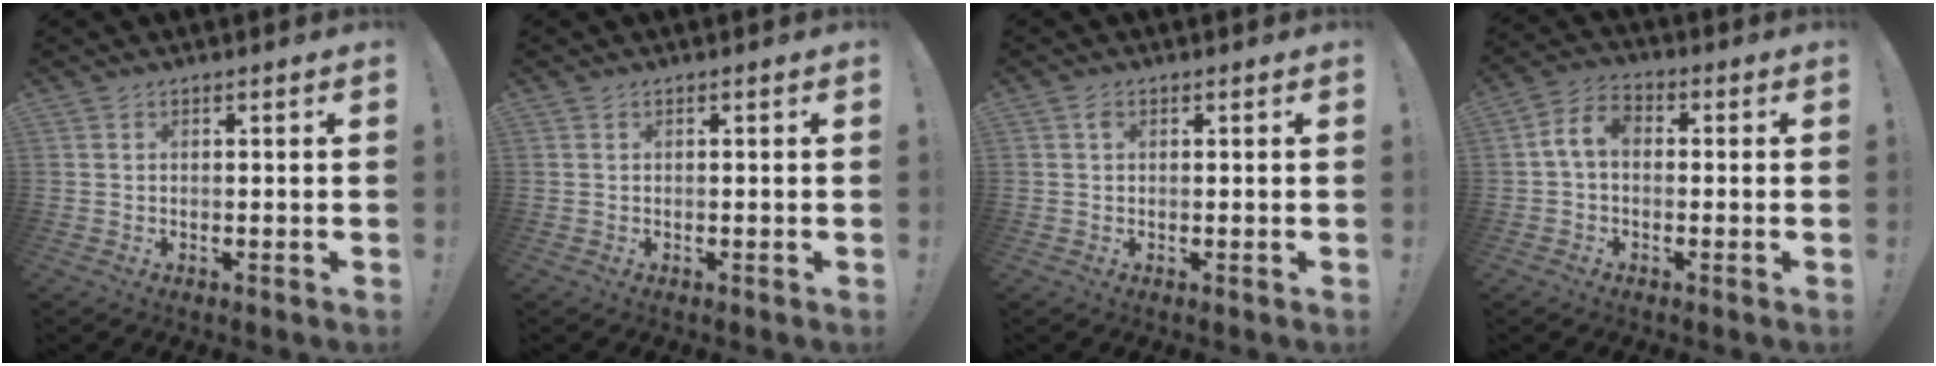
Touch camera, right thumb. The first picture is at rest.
{"total": 0.0}
{"total": 1.1, "force": [0.3, 0.8, 0.7], "torque": [-0.014, 0.003, 0.005]}
{"total": 7.7, "force": [0.0, 4.9, 5.9], "torque": [-0.125, 0.014, 0.002]}